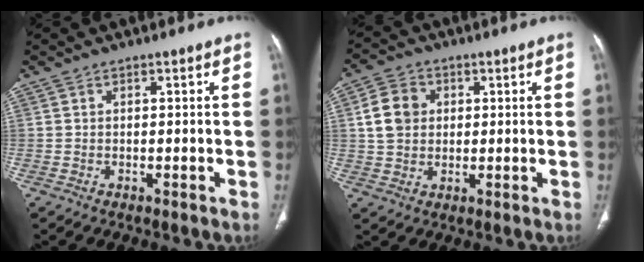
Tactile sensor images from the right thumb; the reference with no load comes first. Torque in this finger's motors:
{"motor_torque": [-0.15, 0.26, 0.75, -0.39, -0.01]}